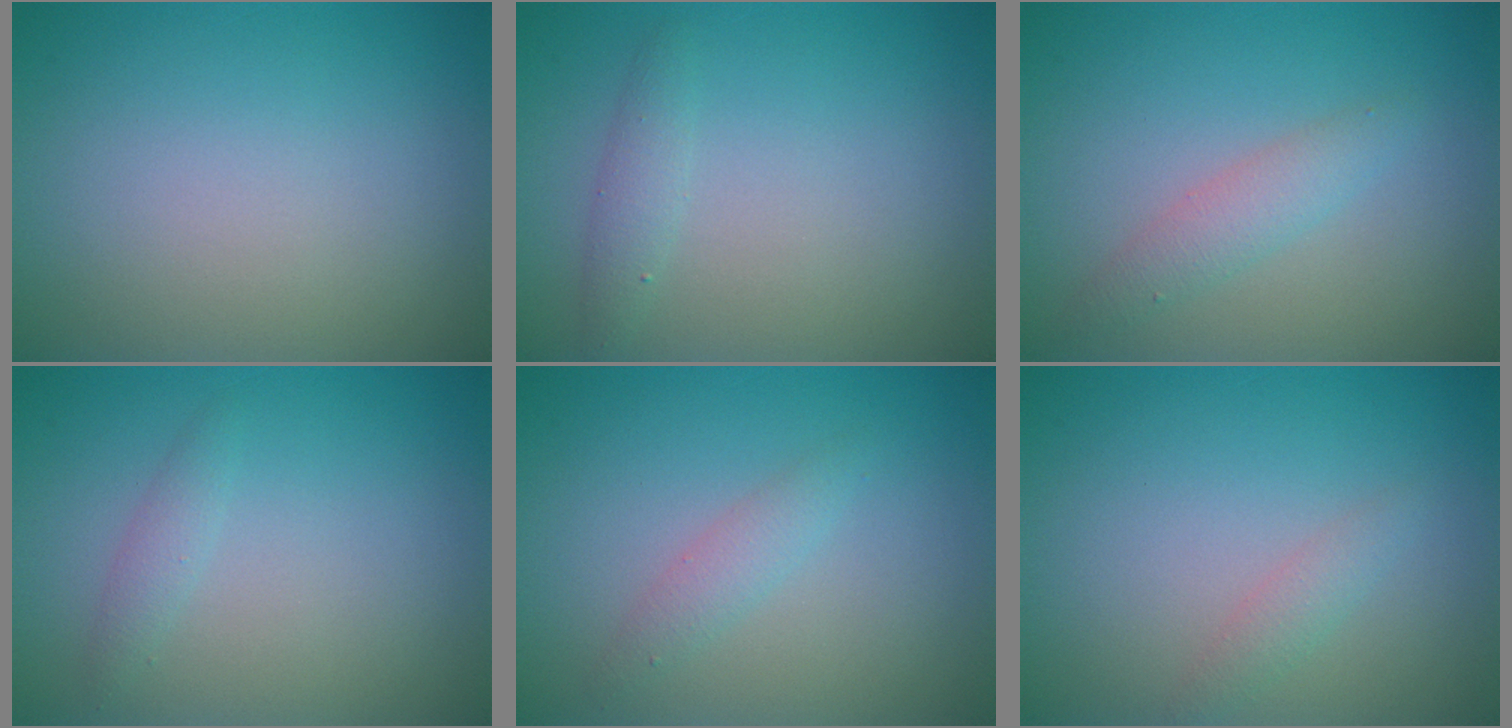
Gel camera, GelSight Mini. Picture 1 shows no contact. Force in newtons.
{"total": 1.3, "press": 1.3, "slide": 0.1}
{"total": 2.0, "press": 2.0, "slide": 0.0}
{"total": 1.1, "press": 1.1, "slide": 0.0}
{"total": 1.5, "press": 1.5, "slide": 0.0}
{"total": 1.2, "press": 1.2, "slide": 0.1}